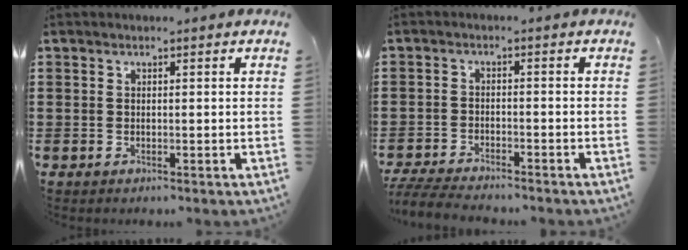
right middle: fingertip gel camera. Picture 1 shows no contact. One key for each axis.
{"total": 4.4, "fx": -4.3, "fy": 0.5, "fz": 0.9, "tx": -0.027, "ty": -0.002, "tz": -0.090}